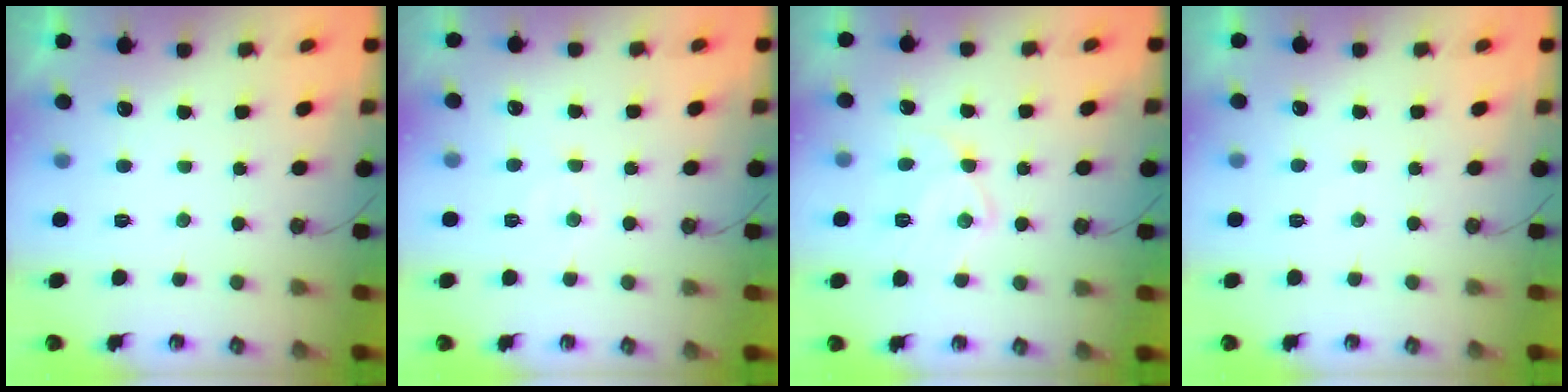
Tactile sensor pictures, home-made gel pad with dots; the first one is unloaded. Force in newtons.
{"total": 4.4, "press": 4.3, "slide": 0.6}
{"total": 11.6, "press": 11.6, "slide": 0.6}
{"total": 1.8, "press": 1.8, "slide": 0.4}